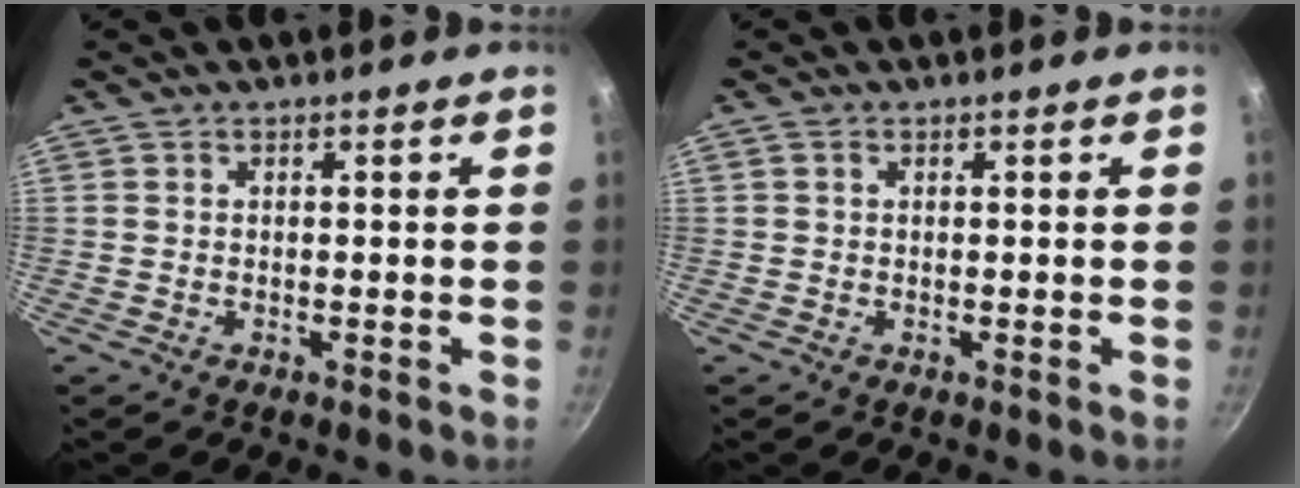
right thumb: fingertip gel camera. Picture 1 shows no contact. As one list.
[{"total": 0.7, "force": [0.2, 0.5, 0.4], "torque": [-0.008, 0.003, 0.003]}]